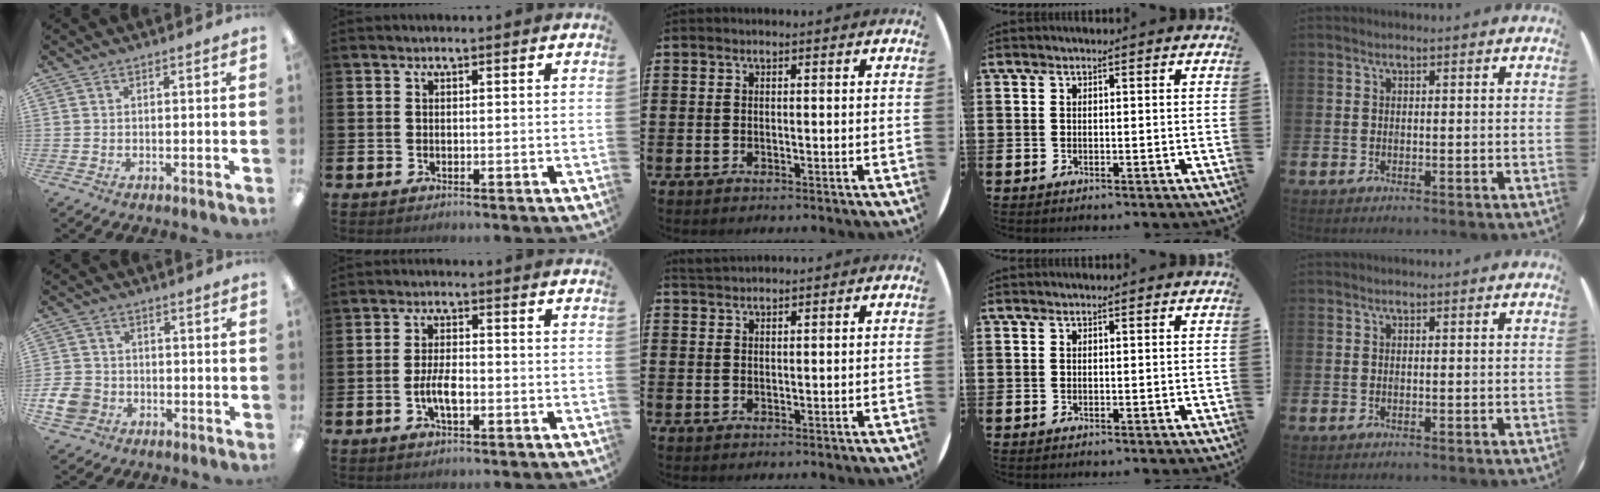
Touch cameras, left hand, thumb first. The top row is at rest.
{"thumb": {"total": 7.3, "force": [-2.4, 6.2, 3.2], "torque": [-0.078, 0.014, -0.045]}, "index": {"total": 4.0, "force": [-1.0, 1.6, 3.6], "torque": [-0.066, 0.003, -0.022]}, "middle": {"total": 1.4, "force": [1.4, 0.1, 0.0], "torque": [-0.001, 0.001, 0.027]}}